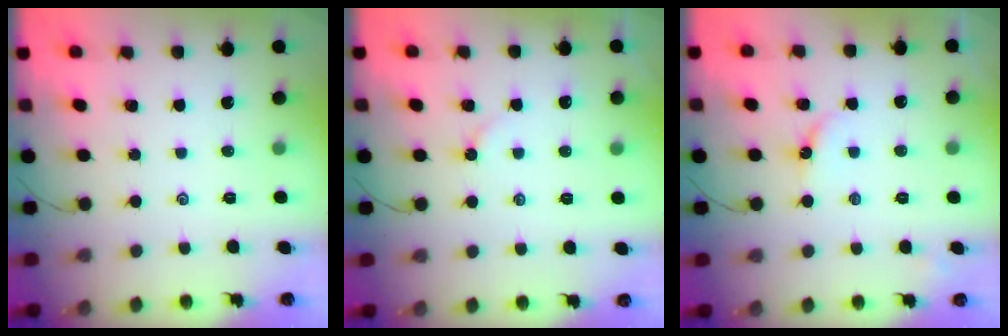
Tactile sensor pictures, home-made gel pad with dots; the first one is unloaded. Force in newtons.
{"total": 2.1, "press": 2.1, "slide": 0.2}
{"total": 4.6, "press": 4.5, "slide": 0.4}